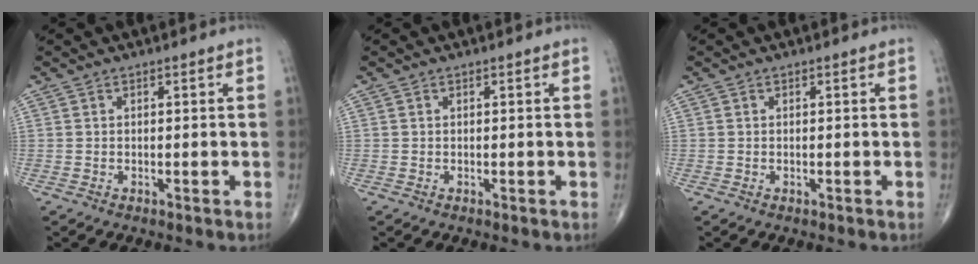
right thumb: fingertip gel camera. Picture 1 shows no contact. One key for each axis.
{"total": 0.0}
{"total": 0.0}